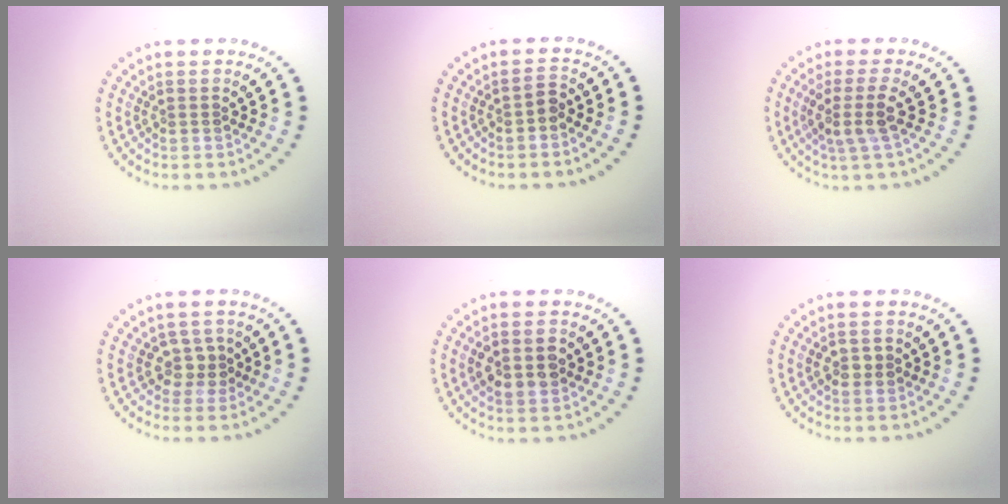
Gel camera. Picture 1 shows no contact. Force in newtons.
{"total": 1.0, "press": 1.0, "slide": 0.3}
{"total": 2.7, "press": 2.1, "slide": 1.7}
{"total": 2.0, "press": 1.6, "slide": 1.1}
{"total": 3.5, "press": 3.5, "slide": 0.3}
{"total": 1.6, "press": 1.6, "slide": 0.2}